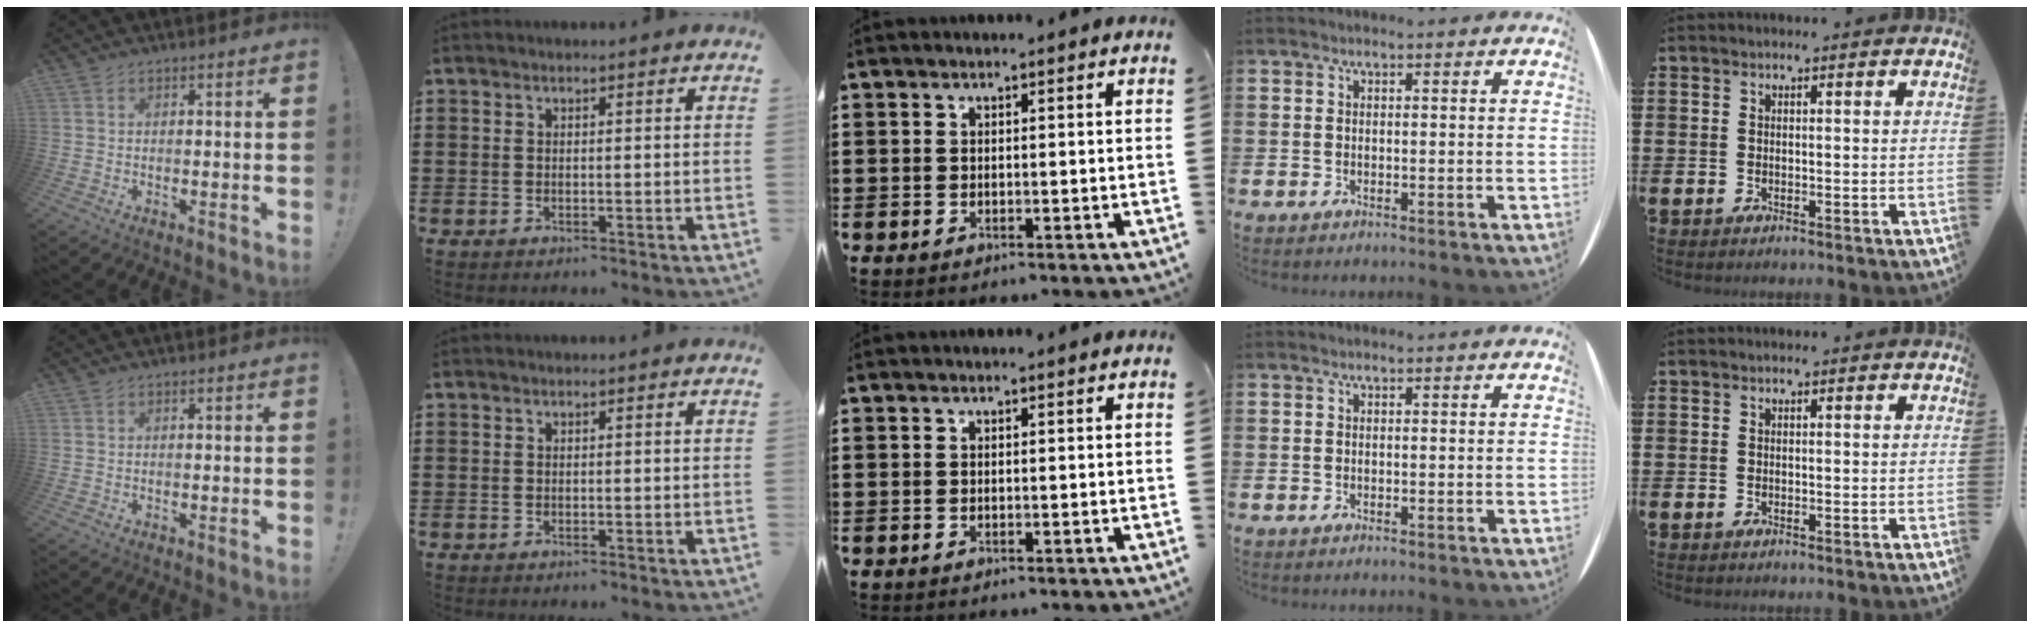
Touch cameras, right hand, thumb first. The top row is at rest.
{}